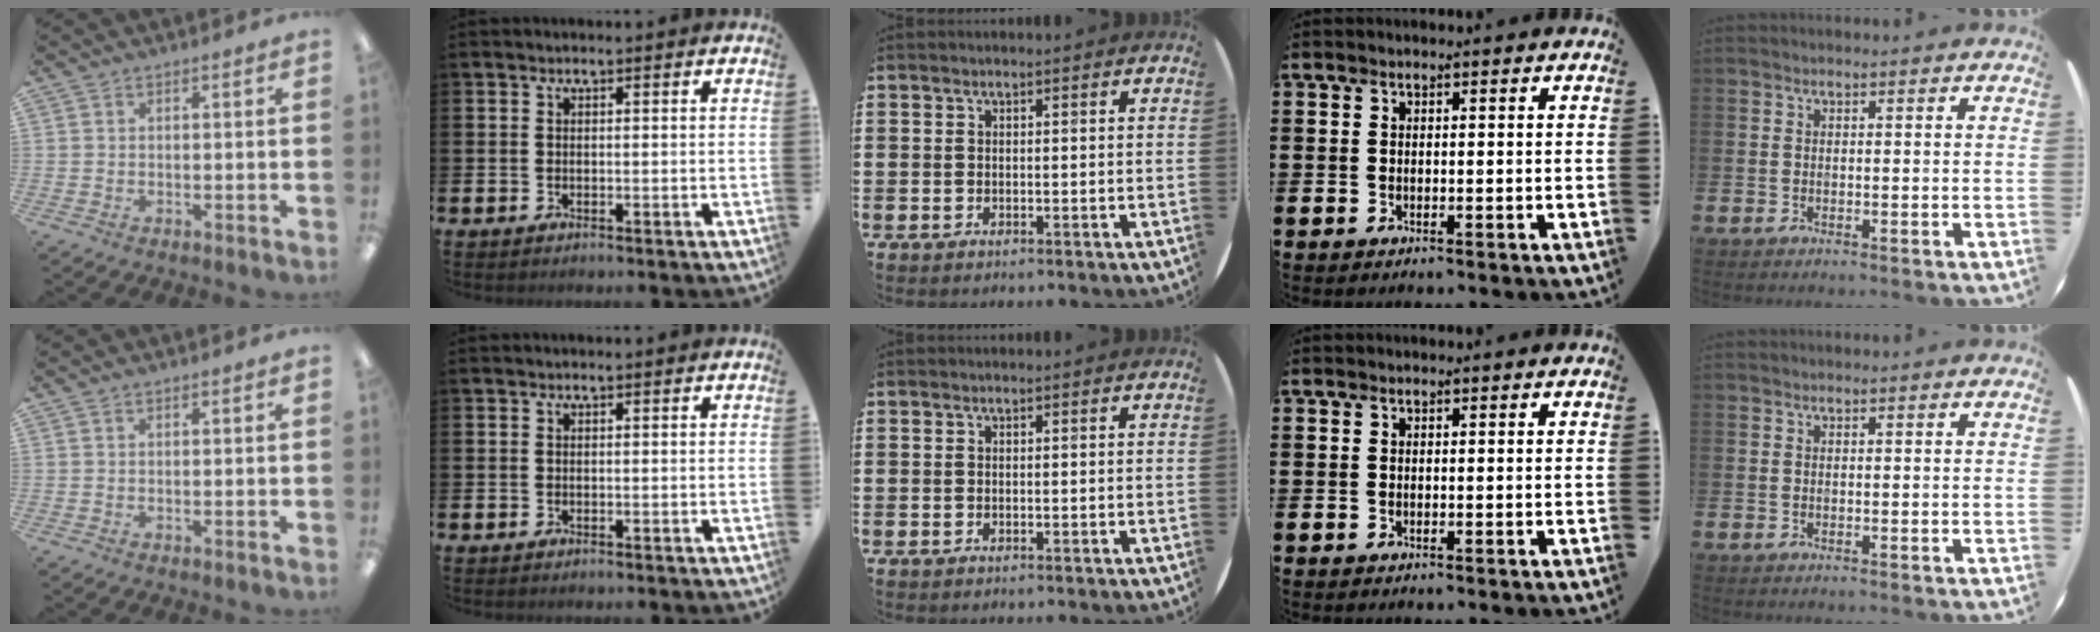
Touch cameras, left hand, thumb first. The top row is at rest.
{}